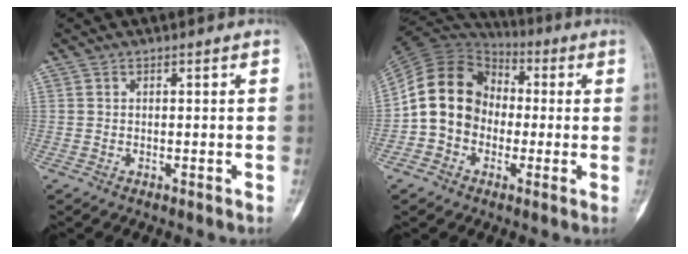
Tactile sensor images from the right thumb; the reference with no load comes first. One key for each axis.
{"total": 14.4, "fx": -1.2, "fy": 12.0, "fz": 7.9, "tx": -0.123, "ty": 0.035, "tz": -0.033}